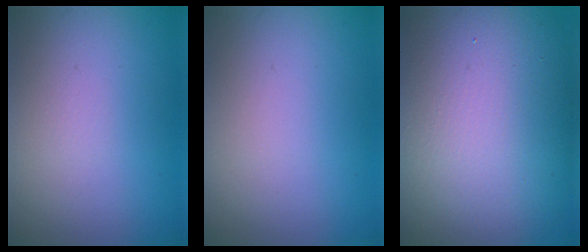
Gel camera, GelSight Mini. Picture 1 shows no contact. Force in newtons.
{"total": 0.0}
{"total": 17.1, "press": 17.0, "slide": 1.3}